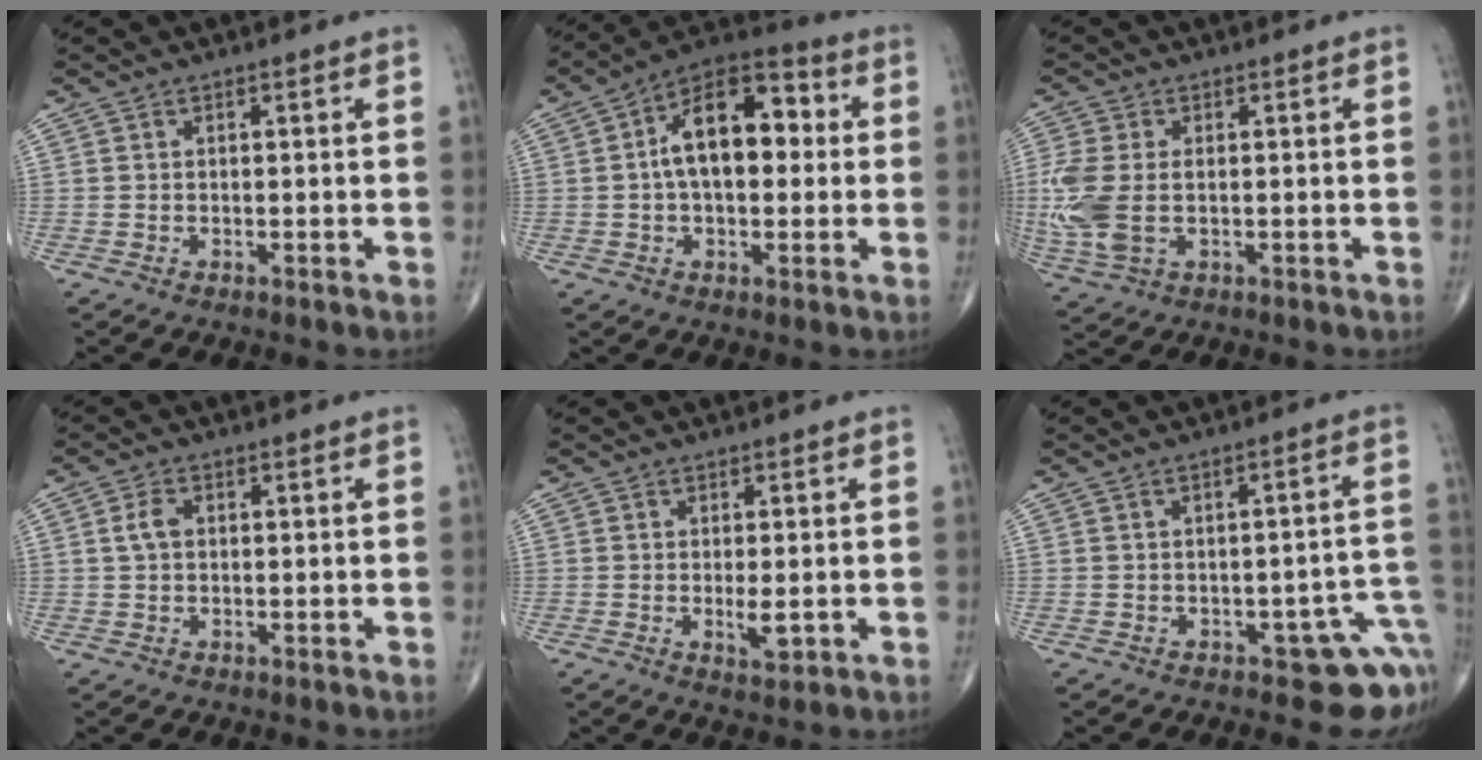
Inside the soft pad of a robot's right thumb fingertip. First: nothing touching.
{"total": 15.0, "force": [1.7, 8.5, 12.3], "torque": [-0.175, 0.033, 0.015]}
{"total": 10.3, "force": [-0.6, 6.2, 8.1], "torque": [-0.219, -0.005, -0.006]}
{"total": 3.1, "force": [0.5, 2.1, 2.2], "torque": [-0.045, 0.005, 0.008]}
{"total": 3.3, "force": [-0.4, 1.2, 3.1], "torque": [-0.052, -0.009, -0.004]}
{"total": 9.0, "force": [-4.0, 4.5, 6.7], "torque": [-0.033, 0.027, -0.045]}